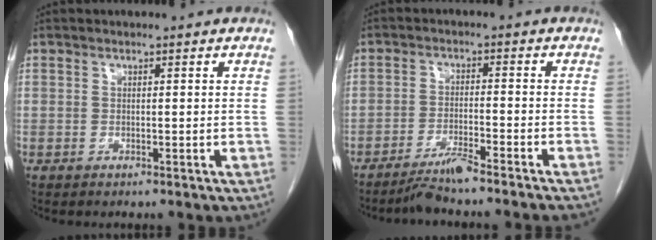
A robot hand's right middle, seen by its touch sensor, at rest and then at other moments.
{"total": 5.5, "force": [-4.7, -1.2, 2.6], "torque": [-0.044, -0.019, -0.083]}